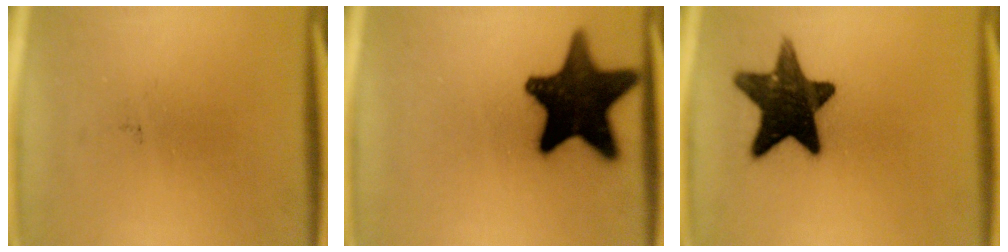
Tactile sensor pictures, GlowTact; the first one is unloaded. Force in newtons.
{"total": 18.1}
{"total": 15.0}